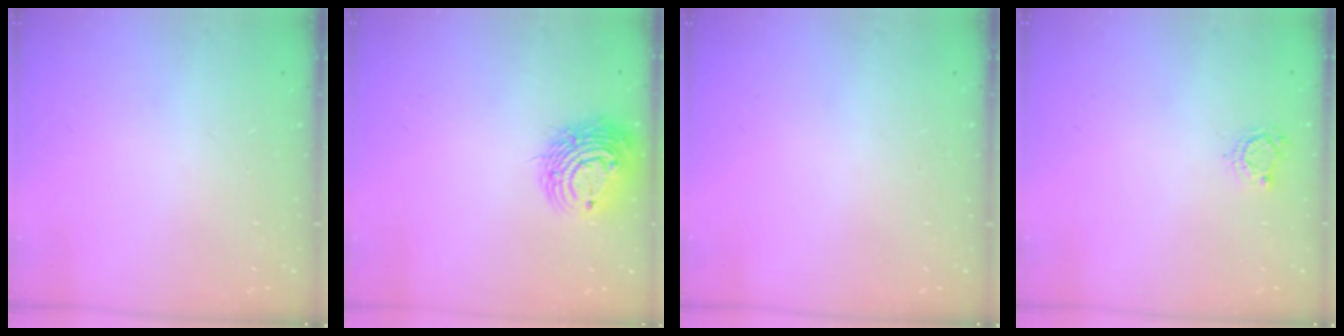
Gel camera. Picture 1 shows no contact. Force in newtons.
{"total": 12.8, "press": 12.7, "slide": 1.6}
{"total": 0.0}
{"total": 4.6, "press": 4.5, "slide": 0.5}